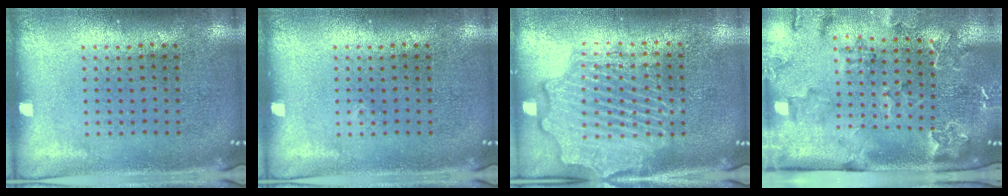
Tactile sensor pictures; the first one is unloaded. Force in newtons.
{"total": 0.0}
{"total": 2.6, "press": 2.6, "slide": 0.3}
{"total": 2.3, "press": 2.3, "slide": 0.2}